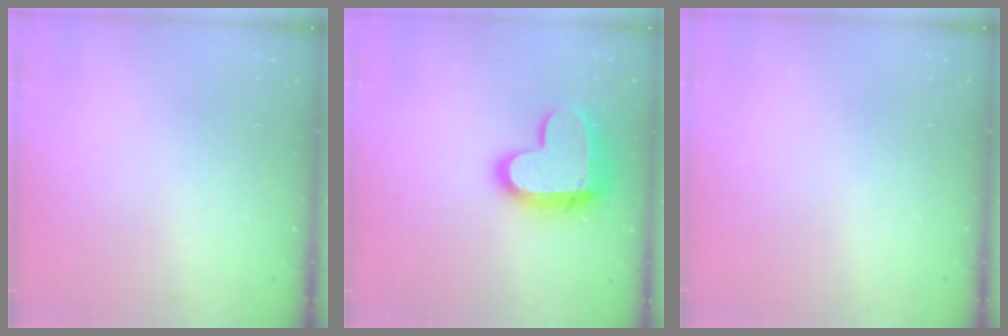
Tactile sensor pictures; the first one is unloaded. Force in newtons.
{"total": 16.2, "press": 16.2, "slide": 1.4}
{"total": 0.0}